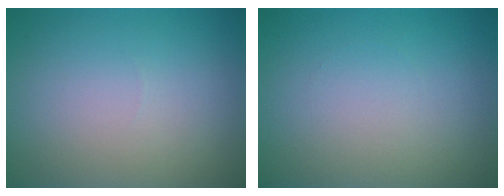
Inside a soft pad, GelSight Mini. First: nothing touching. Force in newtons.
{"total": 0.0}